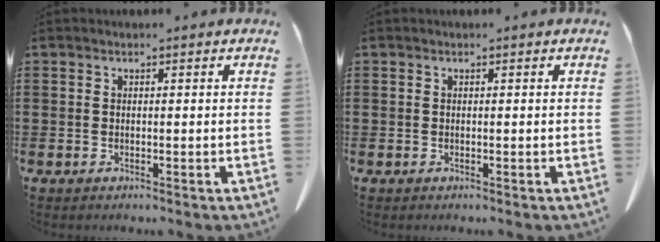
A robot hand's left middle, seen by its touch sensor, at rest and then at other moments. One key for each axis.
{"total": 0.0}